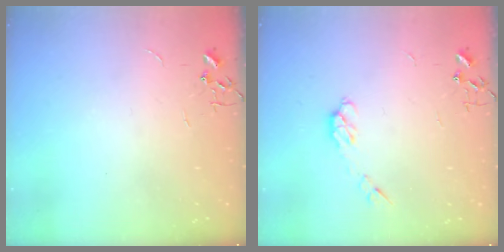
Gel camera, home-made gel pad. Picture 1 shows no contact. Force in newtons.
{"total": 4.5, "press": 4.5, "slide": 0.7}